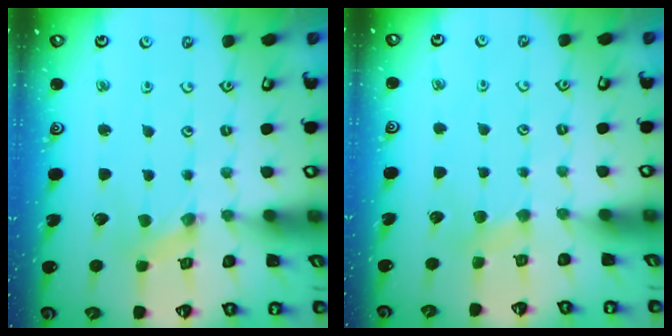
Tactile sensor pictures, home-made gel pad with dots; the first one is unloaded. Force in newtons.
{"total": 2.8, "press": 2.8, "slide": 0.5}